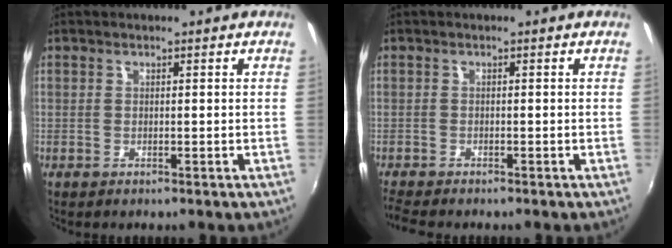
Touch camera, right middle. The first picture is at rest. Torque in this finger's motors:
{"motor_torque": [0.07, -0.17, 0.05, 0.02]}